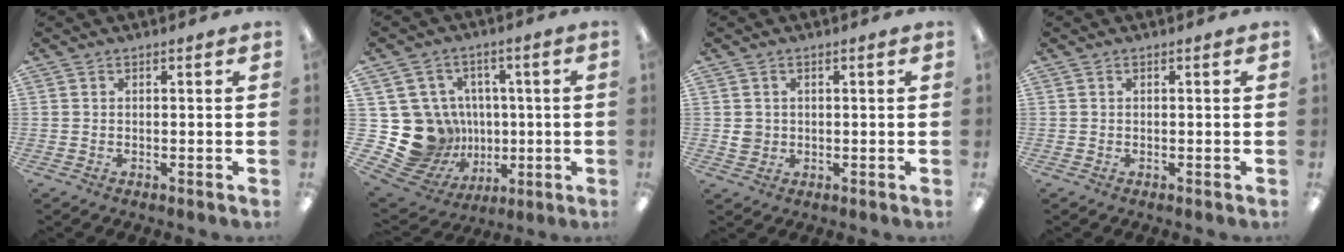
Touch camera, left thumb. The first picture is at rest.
{"total": 17.7, "force": [-1.5, 16.5, 6.1], "torque": [-0.152, -0.002, 0.016]}
{"total": 2.7, "force": [0.4, 2.5, 0.9], "torque": [-0.010, 0.001, 0.005]}
{"total": 0.0}